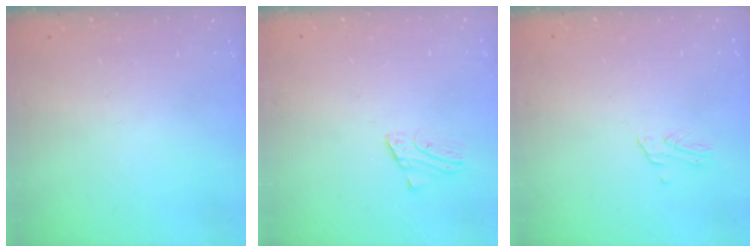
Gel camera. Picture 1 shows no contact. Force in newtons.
{"total": 1.2, "press": 1.2, "slide": 0.1}
{"total": 1.2, "press": 1.2, "slide": 0.1}